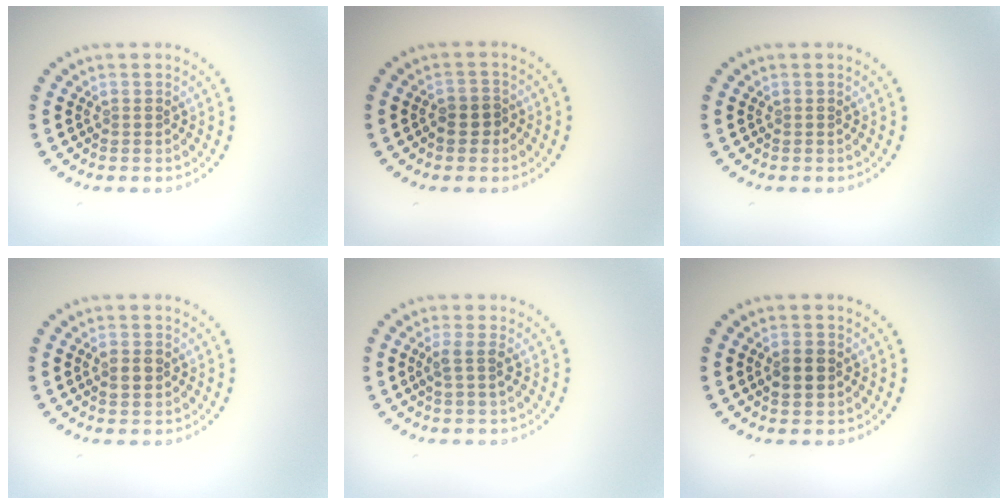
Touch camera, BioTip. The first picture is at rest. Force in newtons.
{"total": 2.0, "press": 1.9, "slide": 0.8}
{"total": 0.0}
{"total": 1.6, "press": 1.6, "slide": 0.1}
{"total": 1.4, "press": 1.2, "slide": 0.8}
{"total": 2.3, "press": 2.3, "slide": 0.2}